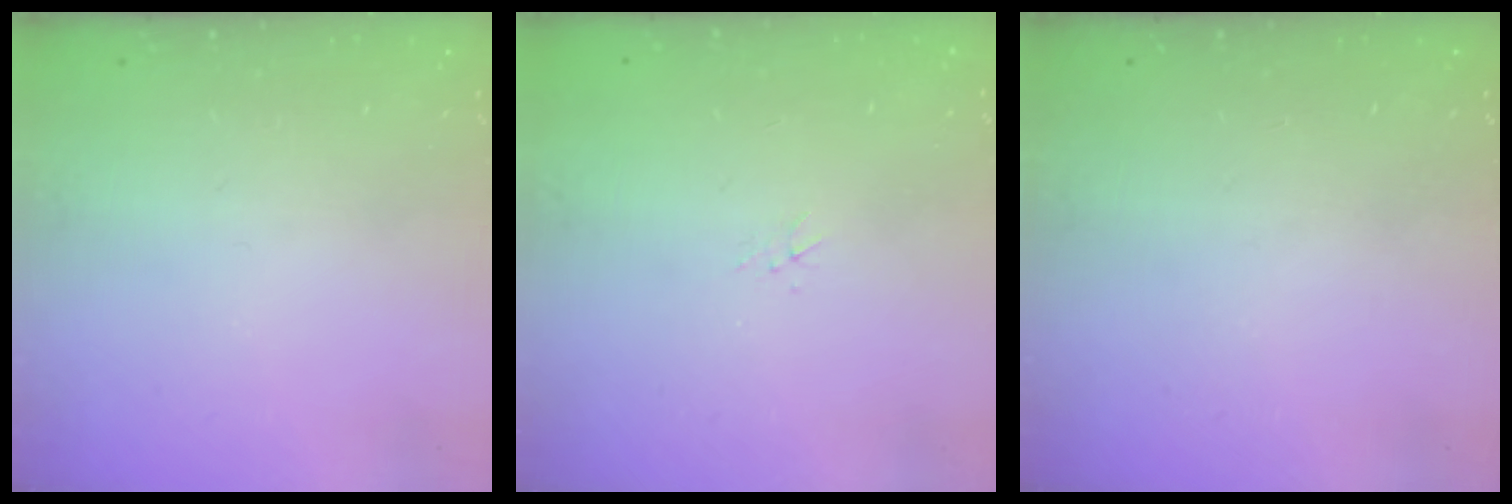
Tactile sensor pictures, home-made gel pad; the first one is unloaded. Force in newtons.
{"total": 1.5, "press": 1.5, "slide": 0.2}
{"total": 0.0}